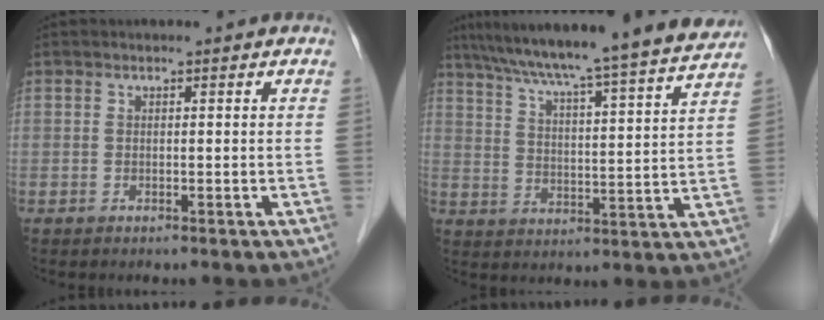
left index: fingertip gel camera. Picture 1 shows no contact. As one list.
[{"total": 21.6, "force": [19.4, -1.3, 9.3], "torque": [-0.156, -0.028, 0.265]}]